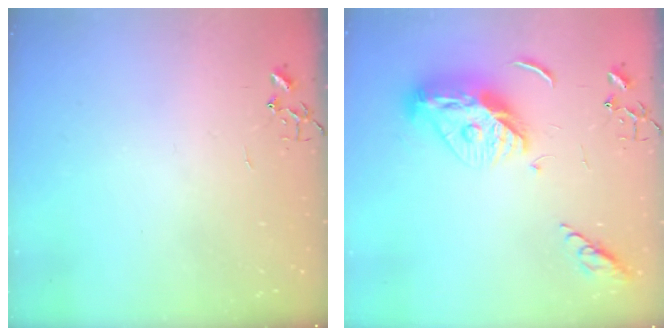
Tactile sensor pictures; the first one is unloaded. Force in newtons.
{"total": 13.9, "press": 13.9, "slide": 1.3}